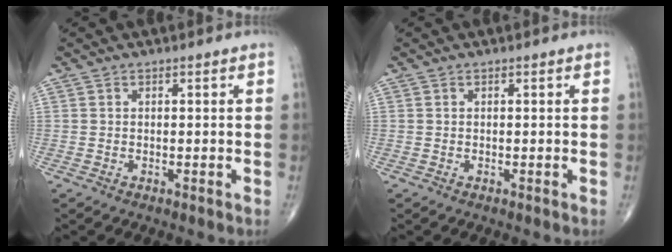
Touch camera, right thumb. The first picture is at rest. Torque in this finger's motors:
{"motor_torque": [0.00, -0.01, 0.03, 0.02, 0.01]}